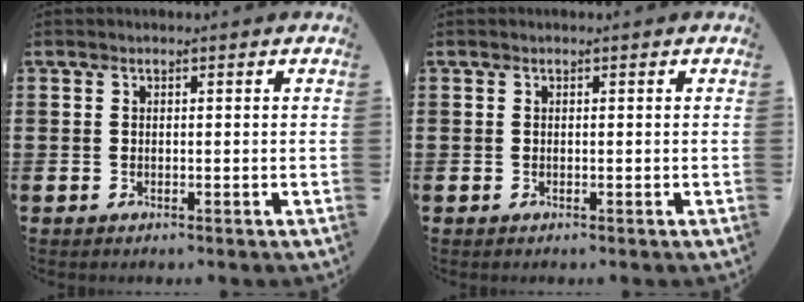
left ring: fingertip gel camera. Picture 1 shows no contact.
{"total": 0.0}